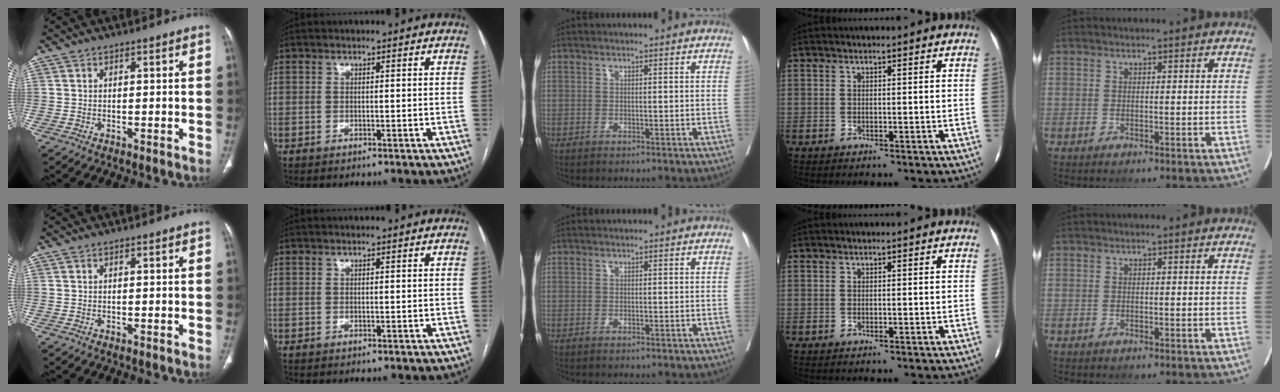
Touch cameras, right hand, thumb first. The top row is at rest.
{}